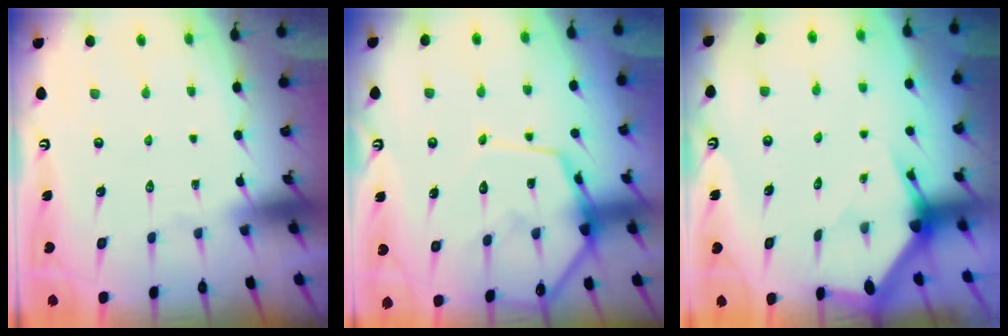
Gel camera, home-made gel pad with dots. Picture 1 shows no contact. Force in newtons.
{"total": 13.6, "press": 13.6, "slide": 1.2}
{"total": 2.9, "press": 2.9, "slide": 0.2}